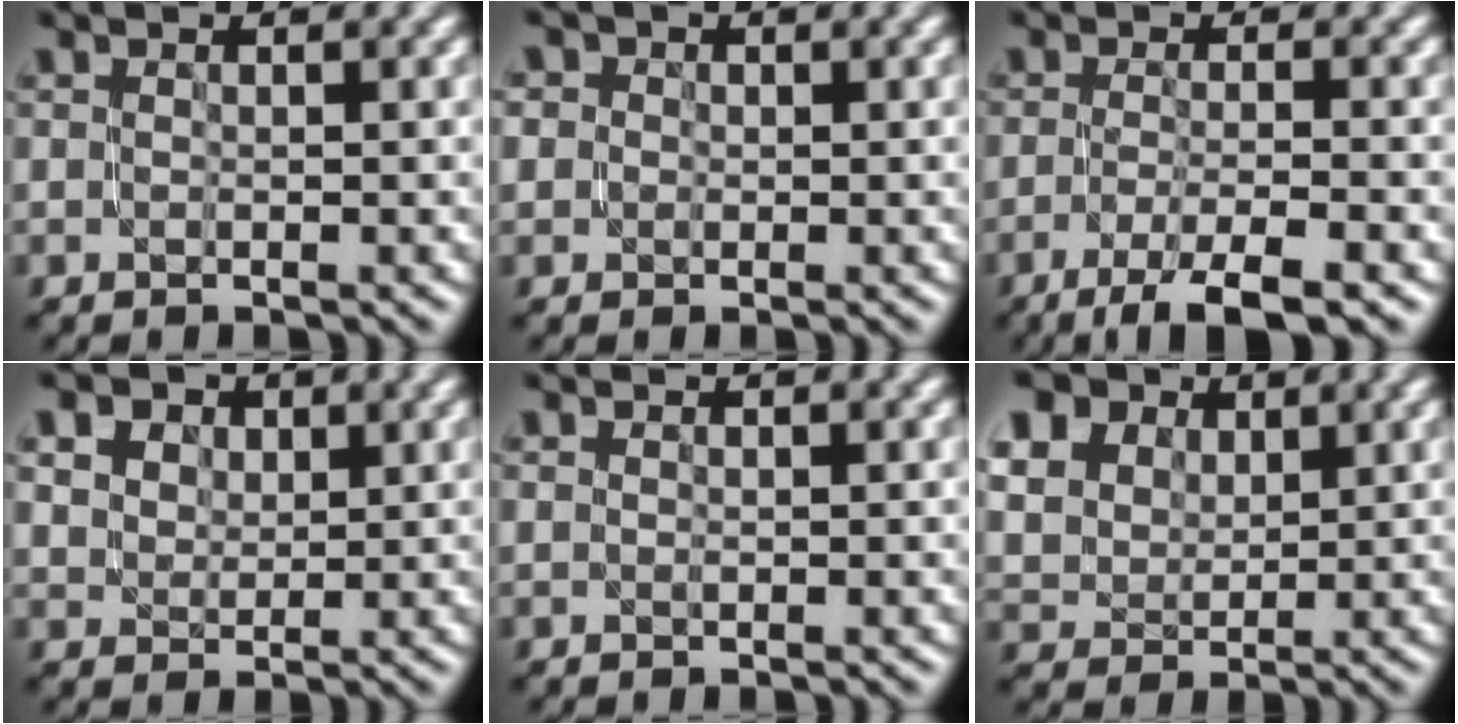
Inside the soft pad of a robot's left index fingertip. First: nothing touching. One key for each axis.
{"total": 2.3, "fx": 1.0, "fy": 1.9, "fz": 0.7, "tx": -0.001, "ty": 0.016, "tz": -0.009}
{"total": 5.0, "fx": -3.0, "fy": 0.9, "fz": 3.9, "tx": -0.064, "ty": -0.003, "tz": -0.058}
{"total": 6.7, "fx": 4.1, "fy": 4.4, "fz": 3.0, "tx": -0.075, "ty": 0.015, "tz": 0.057}
{"total": 0.0}
{"total": 14.2, "fx": 8.1, "fy": 10.0, "fz": 5.9, "tx": -0.192, "ty": 0.038, "tz": 0.148}